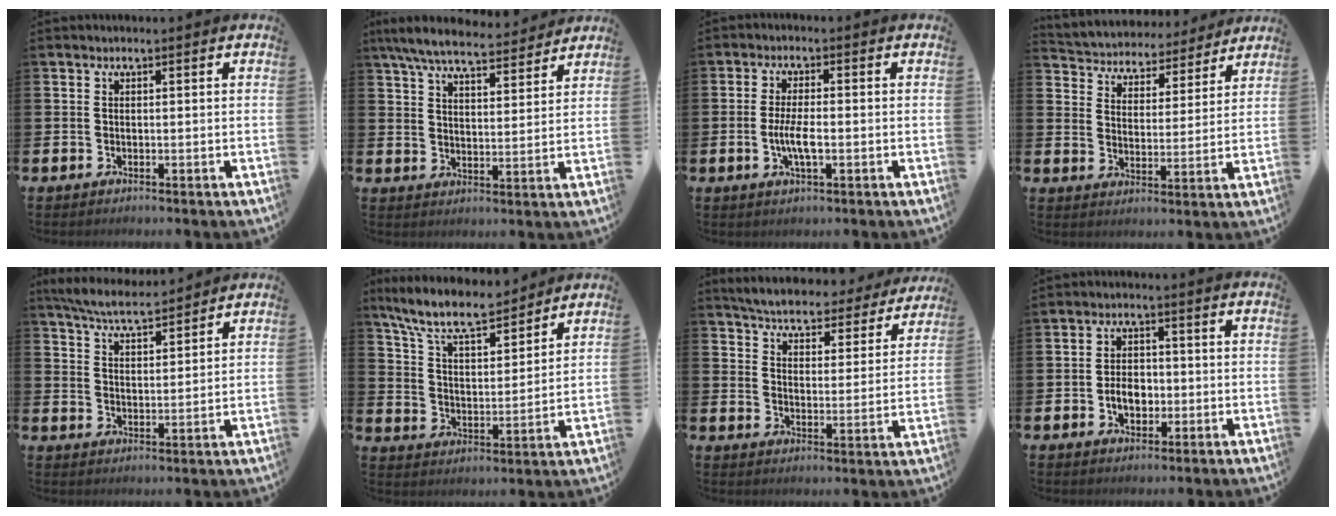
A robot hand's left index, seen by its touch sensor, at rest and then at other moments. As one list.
[{"total": 7.8, "force": [7.2, 1.4, 2.7], "torque": [-0.076, -0.038, 0.127]}, {"total": 4.0, "force": [-0.8, 1.3, 3.7], "torque": [-0.071, 0.001, -0.018]}, {"total": 4.8, "force": [4.4, 1.8, -0.2], "torque": [-0.033, -0.040, 0.074]}, {"total": 6.4, "force": [6.1, 0.6, 1.8], "torque": [-0.058, -0.029, 0.110]}, {"total": 9.7, "force": [8.6, 2.1, 3.8], "torque": [-0.107, -0.051, 0.153]}, {"total": 5.4, "force": [5.3, 0.6, 1.1], "torque": [-0.050, -0.041, 0.088]}, {"total": 4.0, "force": [-1.0, 2.7, 2.7], "torque": [-0.036, -0.002, -0.024]}]